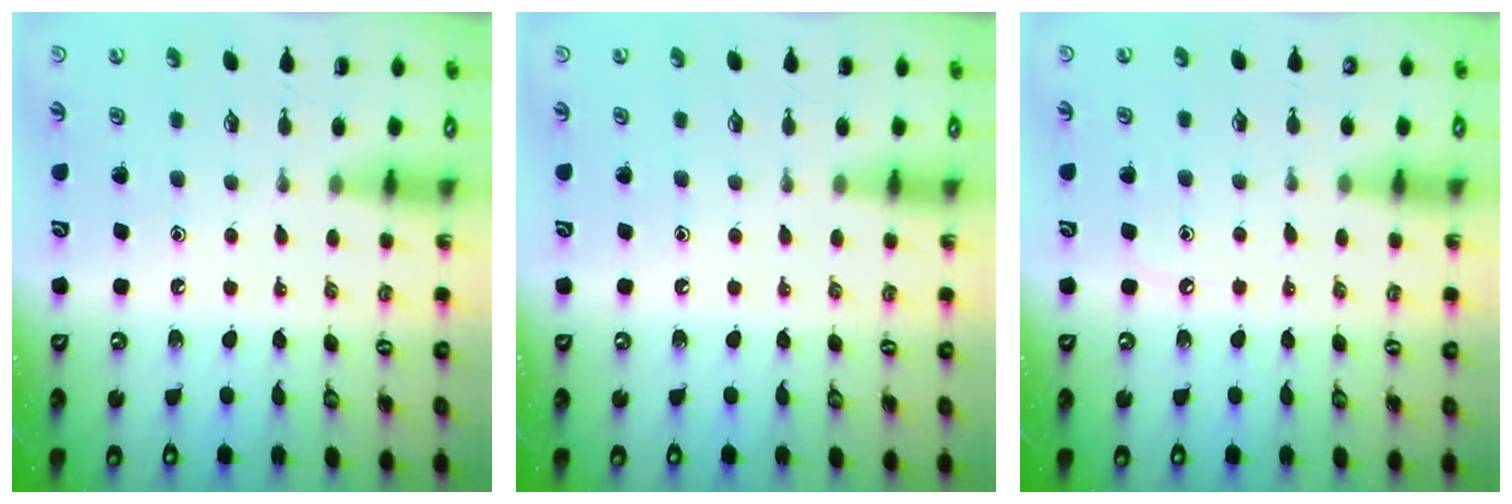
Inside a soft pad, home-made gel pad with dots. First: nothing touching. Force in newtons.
{"total": 0.0}
{"total": 3.6, "press": 3.6, "slide": 0.4}